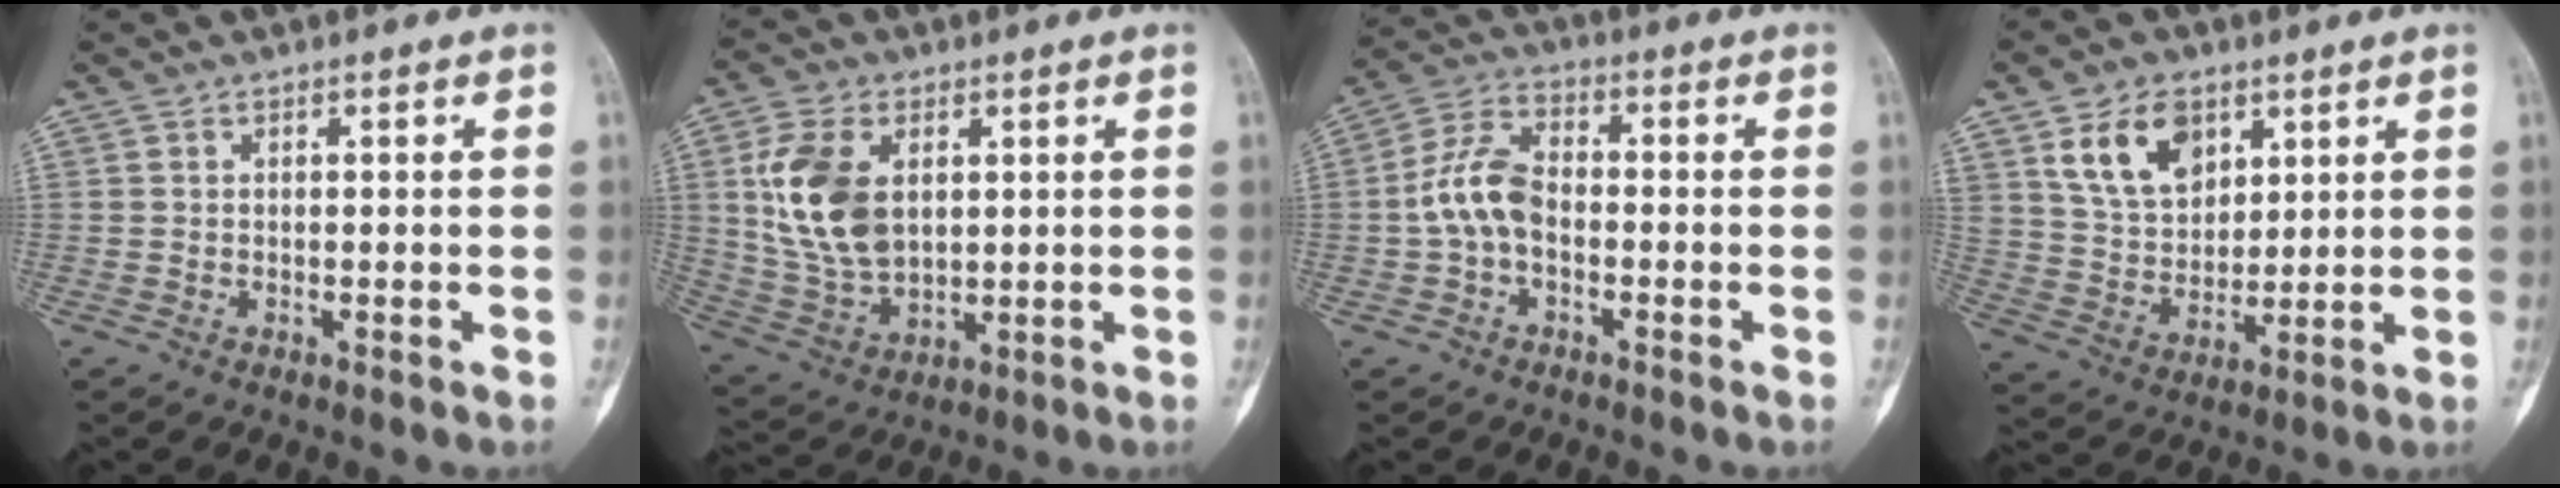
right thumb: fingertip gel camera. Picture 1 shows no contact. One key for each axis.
{"total": 14.3, "fx": 3.2, "fy": 9.0, "fz": 10.6, "tx": -0.204, "ty": -0.009, "tz": 0.072}
{"total": 8.2, "fx": -1.3, "fy": 5.1, "fz": 6.3, "tx": -0.124, "ty": 0.029, "tz": -0.035}
{"total": 11.9, "fx": 5.9, "fy": 7.9, "fz": 6.7, "tx": -0.094, "ty": -0.027, "tz": 0.119}